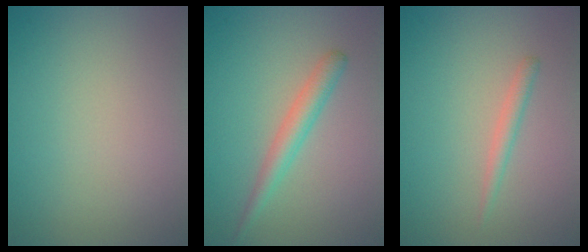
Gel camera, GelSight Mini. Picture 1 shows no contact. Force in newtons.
{"total": 2.3, "press": 2.3, "slide": 0.0}
{"total": 1.2, "press": 1.2, "slide": 0.1}